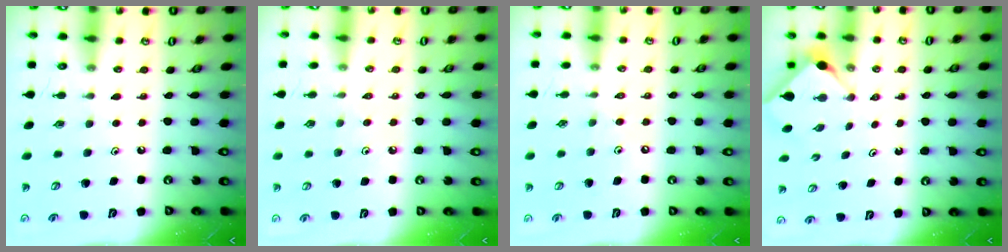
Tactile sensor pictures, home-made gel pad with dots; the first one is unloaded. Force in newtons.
{"total": 2.7, "press": 2.6, "slide": 0.5}
{"total": 2.8, "press": 2.8, "slide": 0.4}
{"total": 2.9, "press": 2.9, "slide": 0.4}